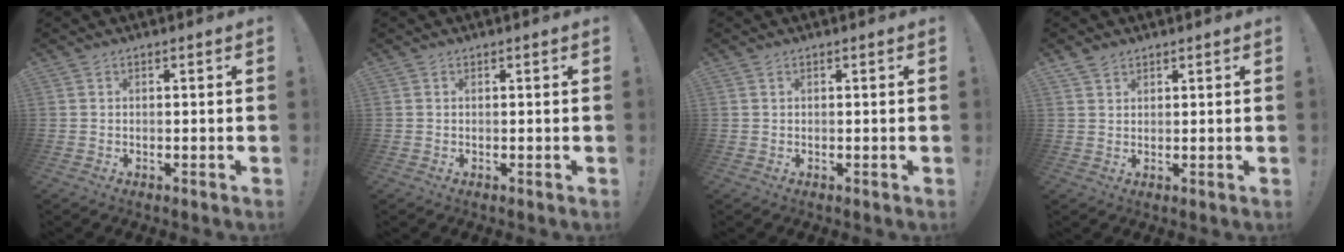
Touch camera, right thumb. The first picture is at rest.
{"total": 0.0}
{"total": 0.0}
{"total": 2.8, "force": [2.3, 1.4, 0.7], "torque": [-0.011, -0.010, 0.043]}